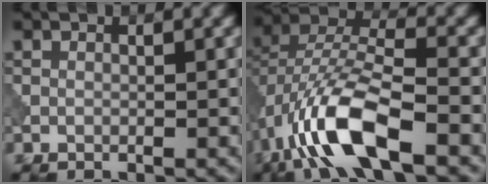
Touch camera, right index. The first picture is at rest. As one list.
[{"total": 10.4, "force": [-4.9, 3.8, 8.3], "torque": [-0.170, 0.008, -0.098]}]